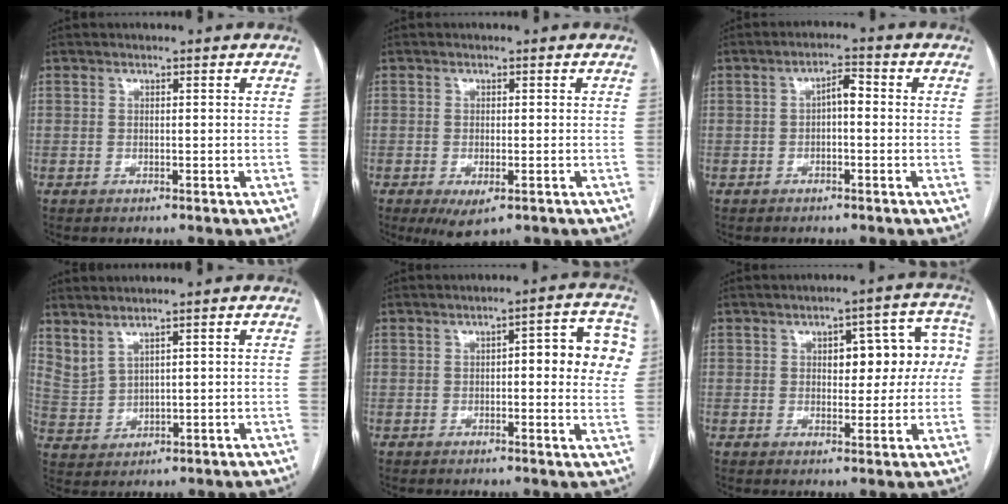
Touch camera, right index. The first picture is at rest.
{"total": 4.1, "force": [-2.0, 1.4, 3.3], "torque": [-0.052, -0.009, -0.023]}
{"total": 3.1, "force": [-0.1, 1.1, 2.8], "torque": [-0.046, 0.015, -0.003]}
{"total": 3.9, "force": [3.3, 0.8, 1.9], "torque": [-0.052, -0.001, 0.083]}
{"total": 10.2, "force": [1.6, 2.8, 9.7], "torque": [-0.101, 0.023, 0.011]}
{"total": 9.6, "force": [1.3, 4.4, 8.4], "torque": [-0.088, 0.043, 0.019]}